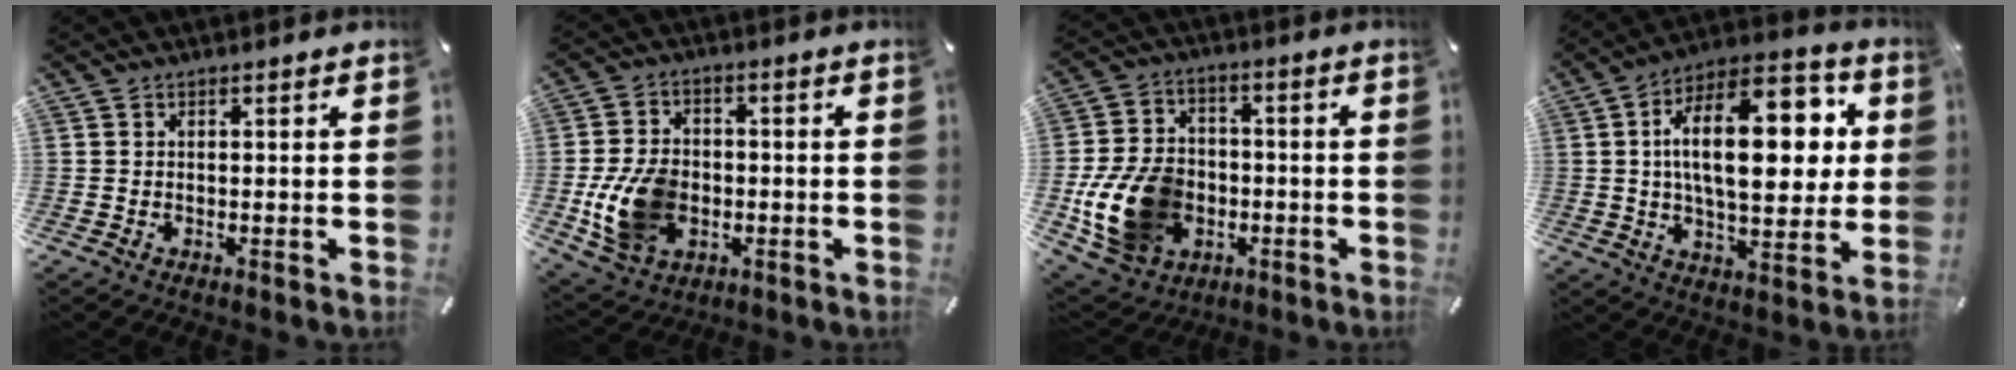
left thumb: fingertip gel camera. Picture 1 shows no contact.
{"total": 13.2, "force": [-2.6, 9.9, 8.3], "torque": [-0.172, 0.007, -0.044]}
{"total": 15.7, "force": [-4.0, 12.1, 9.2], "torque": [-0.197, 0.024, -0.070]}
{"total": 23.2, "force": [4.8, 11.6, 19.6], "torque": [-0.328, -0.005, 0.066]}